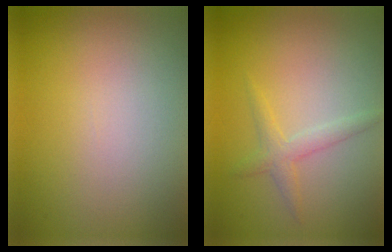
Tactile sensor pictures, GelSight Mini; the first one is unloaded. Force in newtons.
{"total": 1.7, "press": 1.7, "slide": 0.1}